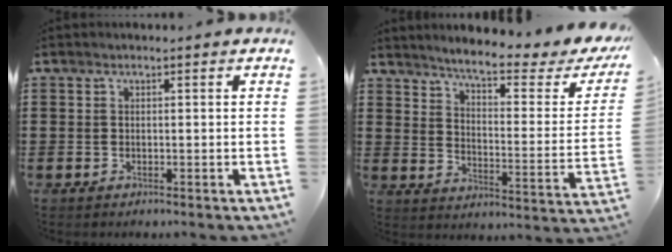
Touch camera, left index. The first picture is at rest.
{"total": 5.6, "force": [4.7, 0.0, 3.1], "torque": [-0.073, -0.037, 0.071]}